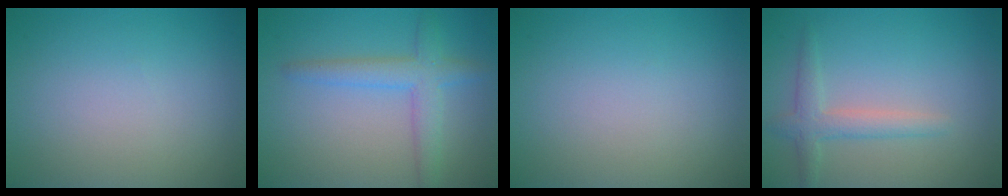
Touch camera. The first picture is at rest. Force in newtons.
{"total": 3.6, "press": 3.6, "slide": 0.0}
{"total": 0.0}
{"total": 2.4, "press": 2.4, "slide": 0.1}